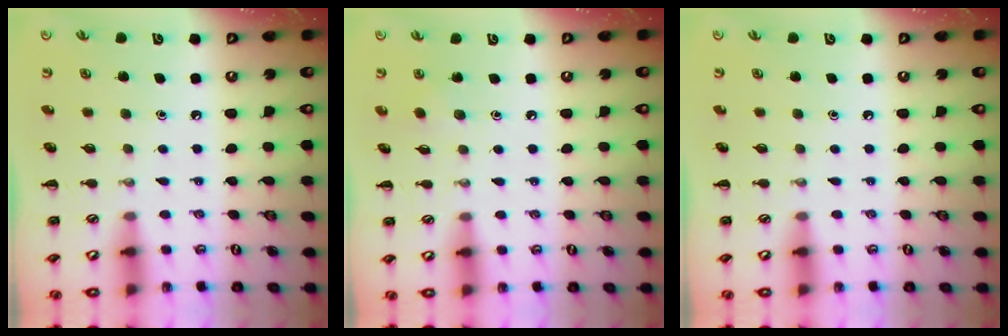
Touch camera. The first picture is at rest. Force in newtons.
{"total": 1.8, "press": 1.7, "slide": 0.6}
{"total": 0.0}